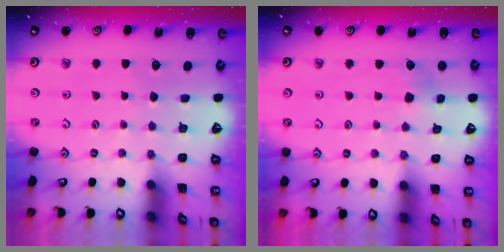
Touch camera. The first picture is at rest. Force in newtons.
{"total": 4.5, "press": 4.4, "slide": 0.5}